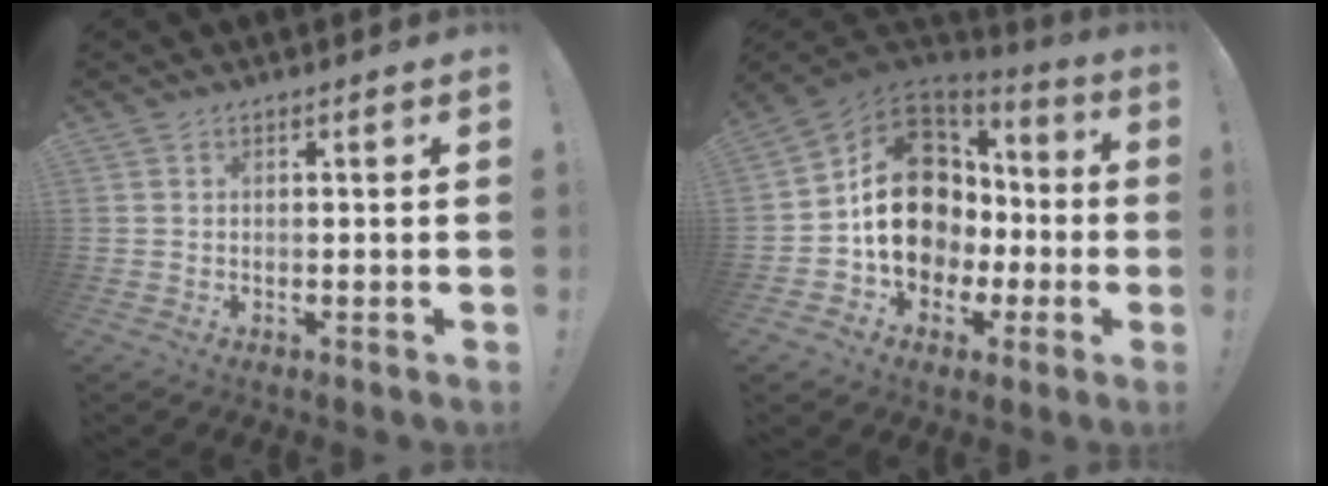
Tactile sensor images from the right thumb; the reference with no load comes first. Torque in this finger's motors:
{"motor_torque": [-0.10, 1.28, 1.40, -0.96, 0.55]}